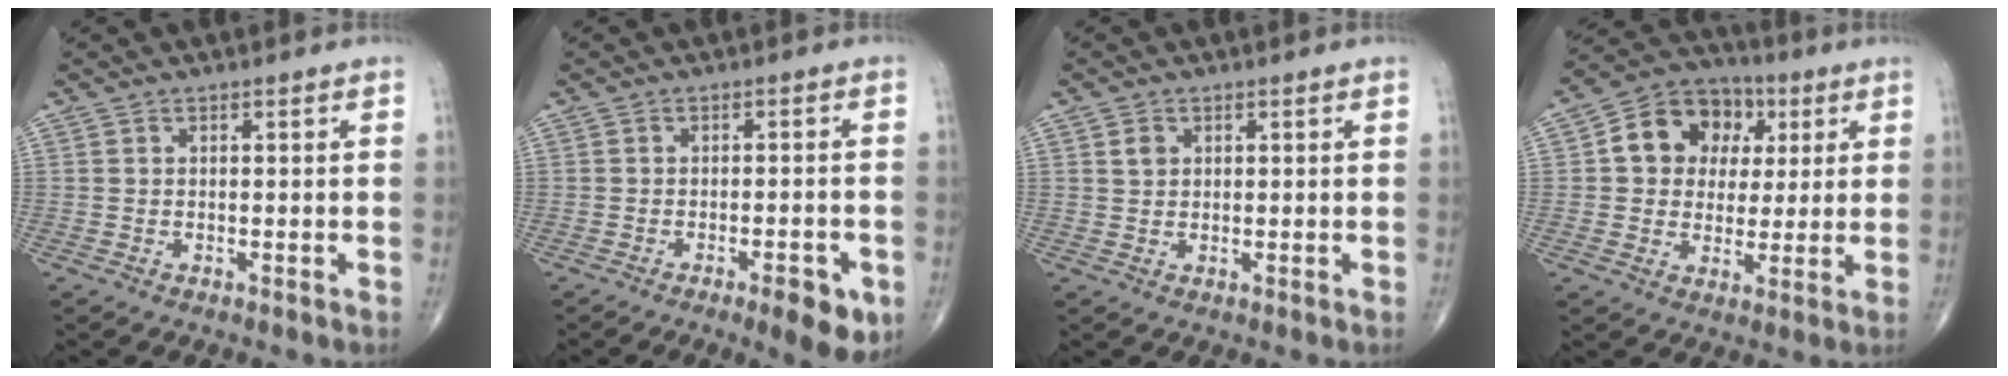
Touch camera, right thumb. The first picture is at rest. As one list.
[{"total": 6.8, "force": [-3.2, 2.1, 5.6], "torque": [-0.067, 0.004, -0.039]}, {"total": 1.9, "force": [0.7, 1.5, 0.9], "torque": [-0.010, -0.004, 0.013]}, {"total": 13.1, "force": [3.0, 10.8, 6.7], "torque": [-0.070, 0.009, 0.042]}]